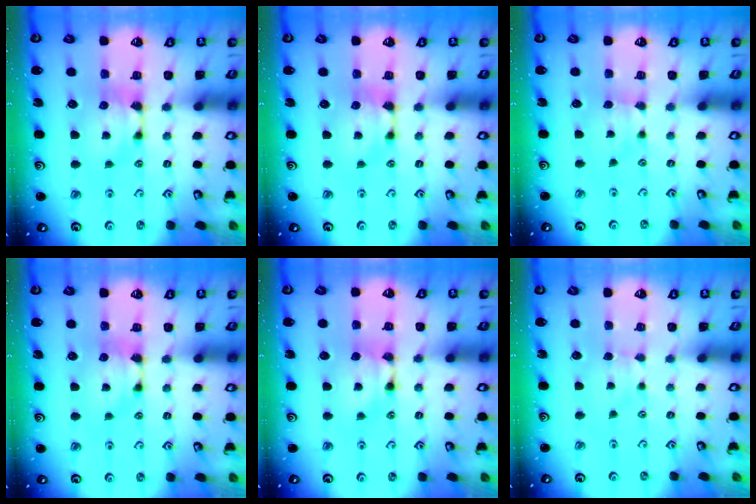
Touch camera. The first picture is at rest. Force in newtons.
{"total": 0.0}
{"total": 2.1, "press": 2.0, "slide": 0.5}
{"total": 0.0}
{"total": 1.6, "press": 1.6, "slide": 0.2}
{"total": 2.4, "press": 2.3, "slide": 0.4}